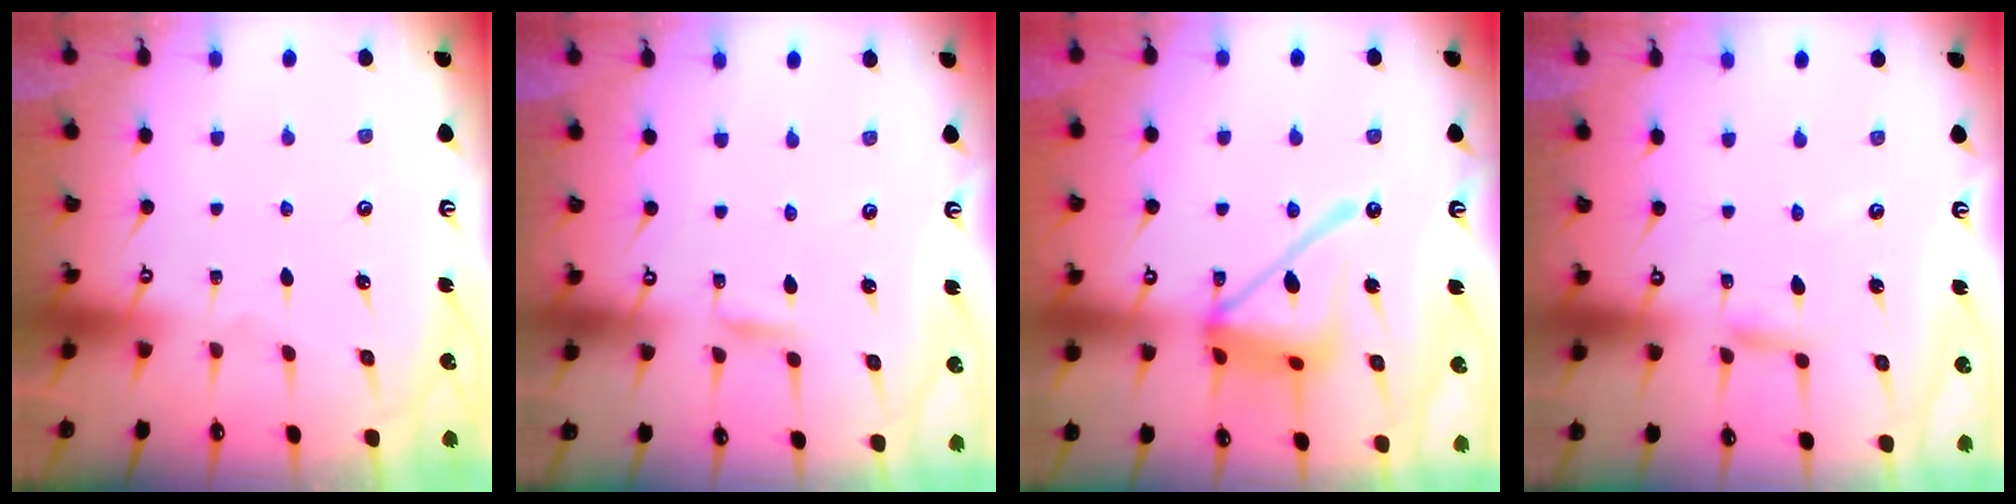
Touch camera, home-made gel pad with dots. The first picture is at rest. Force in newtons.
{"total": 1.8, "press": 1.8, "slide": 0.3}
{"total": 17.0, "press": 17.0, "slide": 1.5}
{"total": 3.7, "press": 3.7, "slide": 0.3}